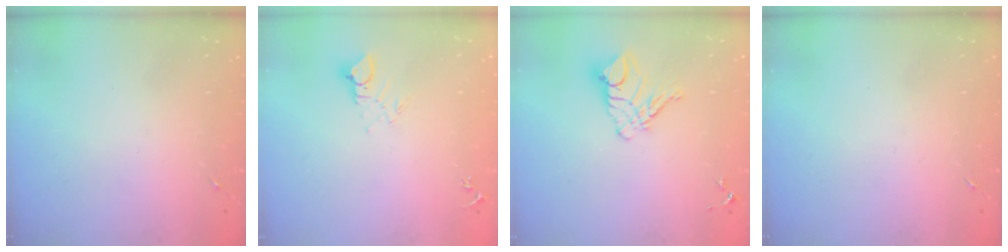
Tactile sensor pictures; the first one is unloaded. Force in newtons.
{"total": 5.5, "press": 5.5, "slide": 0.4}
{"total": 10.7, "press": 10.6, "slide": 1.1}
{"total": 0.0}